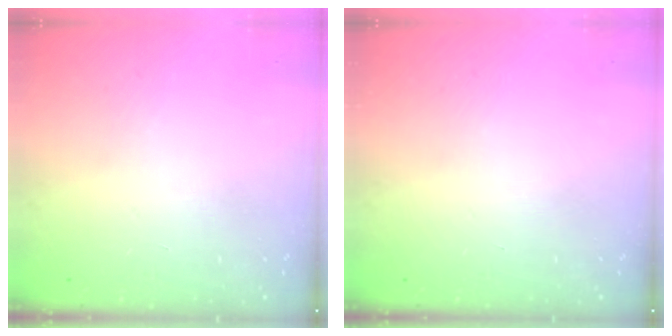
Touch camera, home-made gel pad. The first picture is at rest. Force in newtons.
{"total": 0.0}